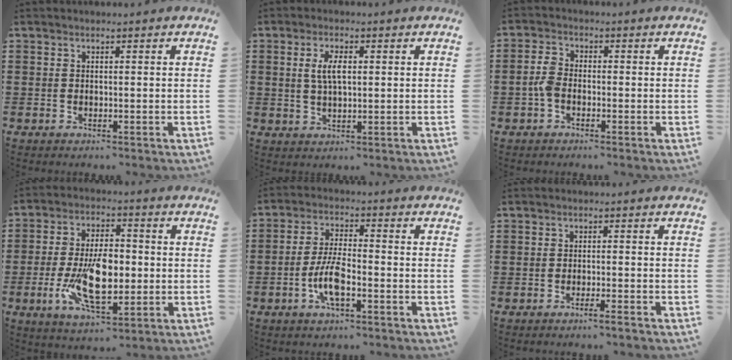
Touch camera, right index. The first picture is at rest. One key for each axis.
{"total": 4.3, "fx": 0.8, "fy": 1.7, "fz": 3.9, "tx": -0.080, "ty": 0.008, "tz": 0.011}
{"total": 3.3, "fx": -1.0, "fy": 1.9, "fz": 2.5, "tx": -0.067, "ty": -0.003, "tz": -0.025}
{"total": 11.6, "fx": -1.6, "fy": 5.6, "fz": 10.0, "tx": -0.209, "ty": -0.008, "tz": -0.033}
{"total": 6.5, "fx": -2.4, "fy": 2.0, "fz": 5.7, "tx": -0.130, "ty": -0.006, "tz": -0.051}
{"total": 1.7, "fx": -1.4, "fy": -0.2, "fz": 0.9, "tx": -0.016, "ty": -0.003, "tz": -0.025}